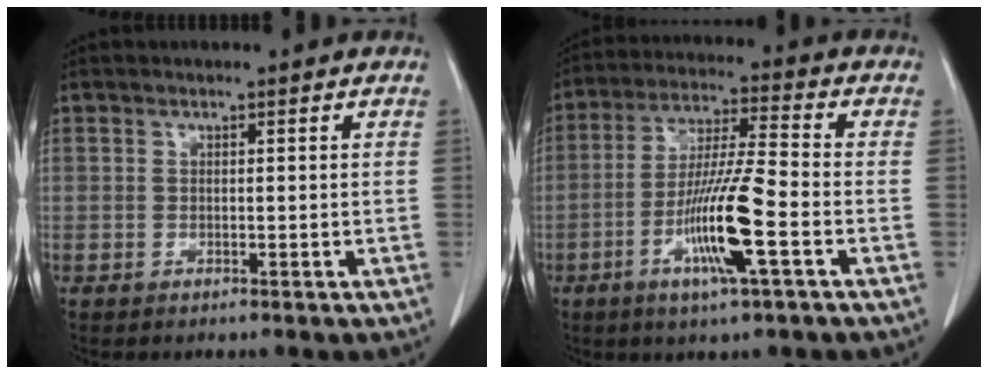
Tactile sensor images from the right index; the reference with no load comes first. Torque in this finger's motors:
{"motor_torque": [1.45, -0.68, 0.56, 0.15]}